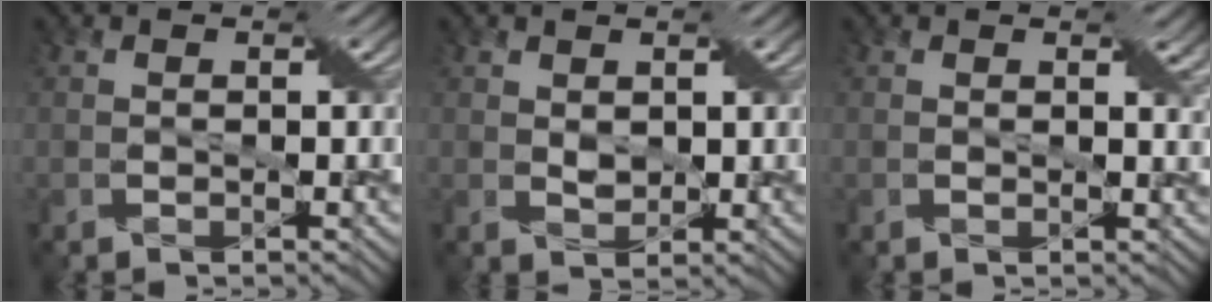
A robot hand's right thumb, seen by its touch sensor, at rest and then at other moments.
{"total": 1.8, "force": [0.9, 1.3, 0.9], "torque": [-0.023, -0.002, 0.019]}
{"total": 1.5, "force": [0.9, 0.6, 1.0], "torque": [-0.015, -0.005, 0.018]}